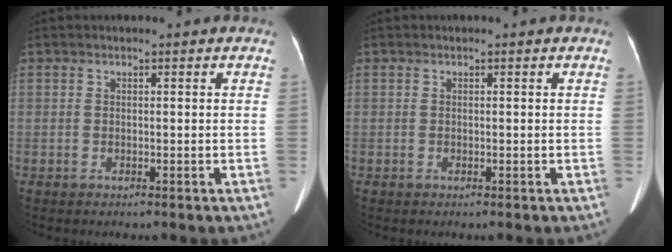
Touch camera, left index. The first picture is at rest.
{"total": 0.0}